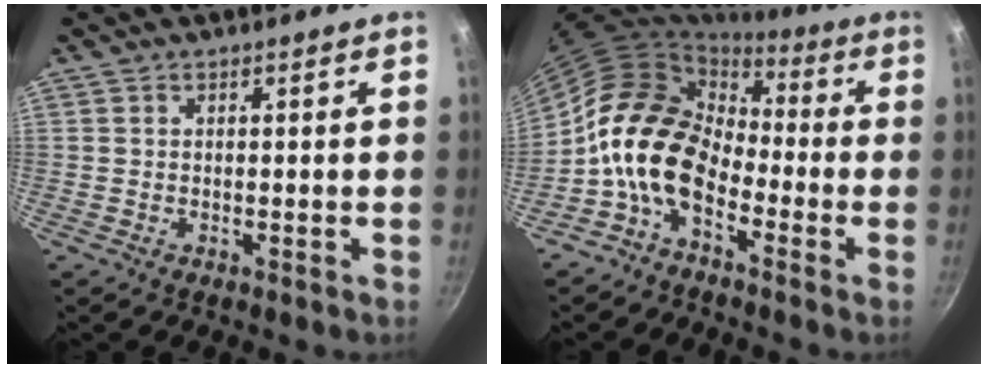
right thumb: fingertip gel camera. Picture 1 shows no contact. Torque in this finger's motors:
{"motor_torque": [0.06, 0.97, 1.39, -1.38, 0.51]}